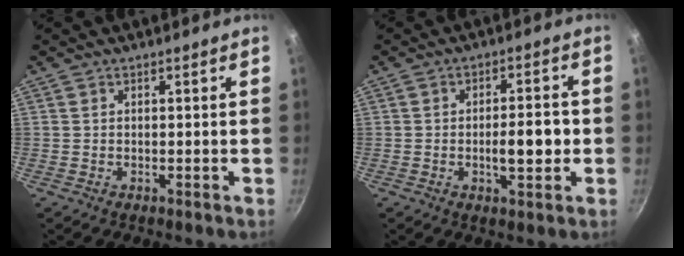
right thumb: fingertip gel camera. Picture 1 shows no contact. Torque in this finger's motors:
{"motor_torque": [0.18, 0.81, 0.90, 0.00, 0.03]}